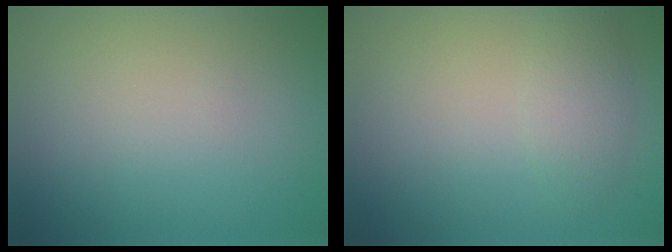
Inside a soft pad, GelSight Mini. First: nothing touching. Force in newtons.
{"total": 2.1, "press": 2.1, "slide": 0.1}